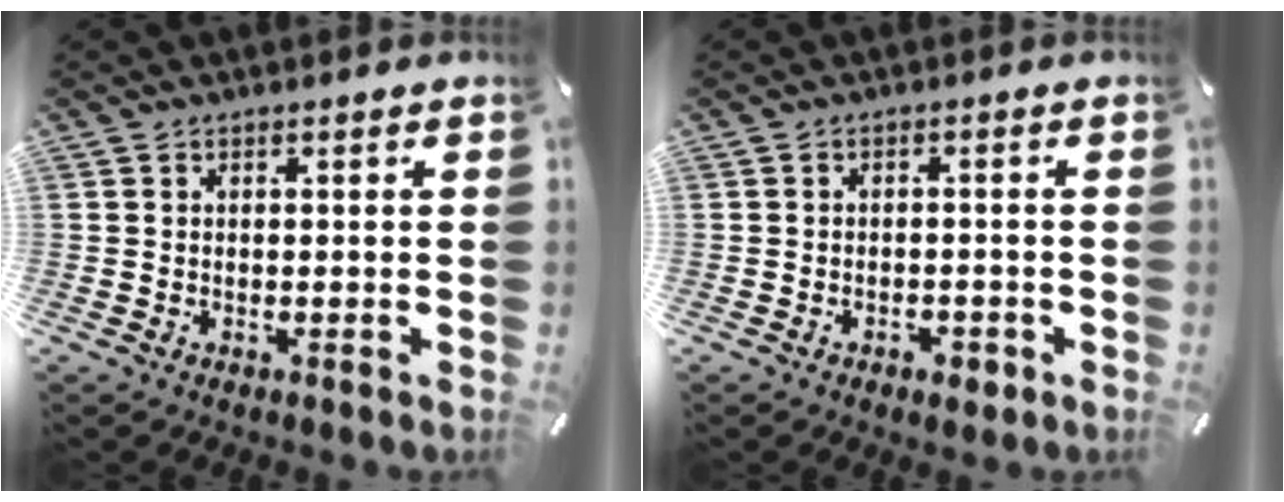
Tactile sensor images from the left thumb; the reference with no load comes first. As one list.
[{"total": 2.6, "force": [-1.5, 1.6, 1.3], "torque": [-0.022, 0.006, -0.028]}]